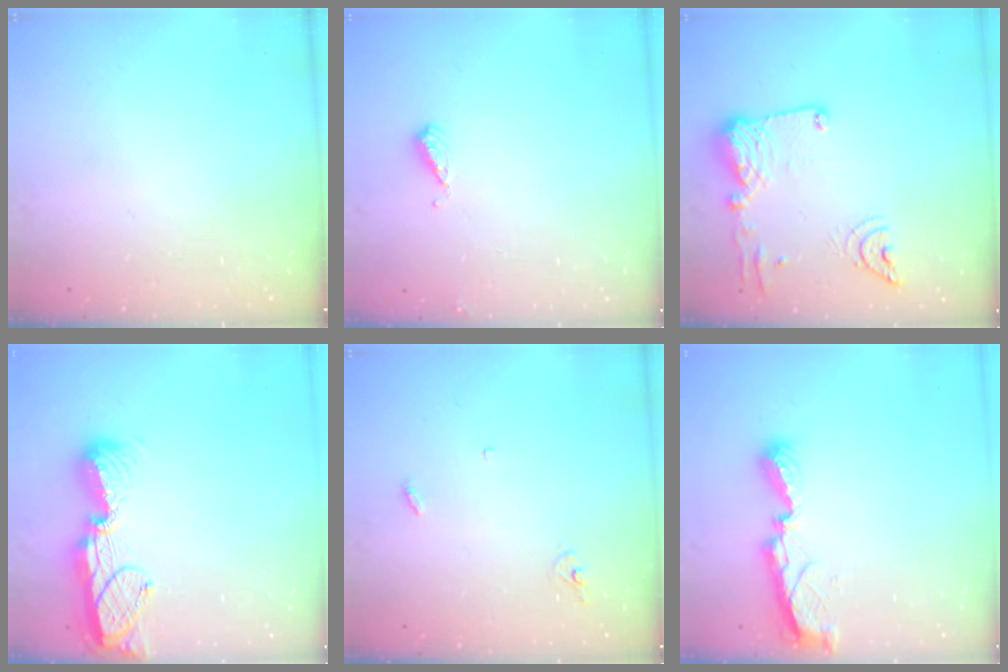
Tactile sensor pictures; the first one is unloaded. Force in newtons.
{"total": 4.5, "press": 4.4, "slide": 0.8}
{"total": 15.6, "press": 15.5, "slide": 1.8}
{"total": 12.5, "press": 12.4, "slide": 1.0}
{"total": 2.9, "press": 2.9, "slide": 0.2}
{"total": 8.8, "press": 8.7, "slide": 0.4}